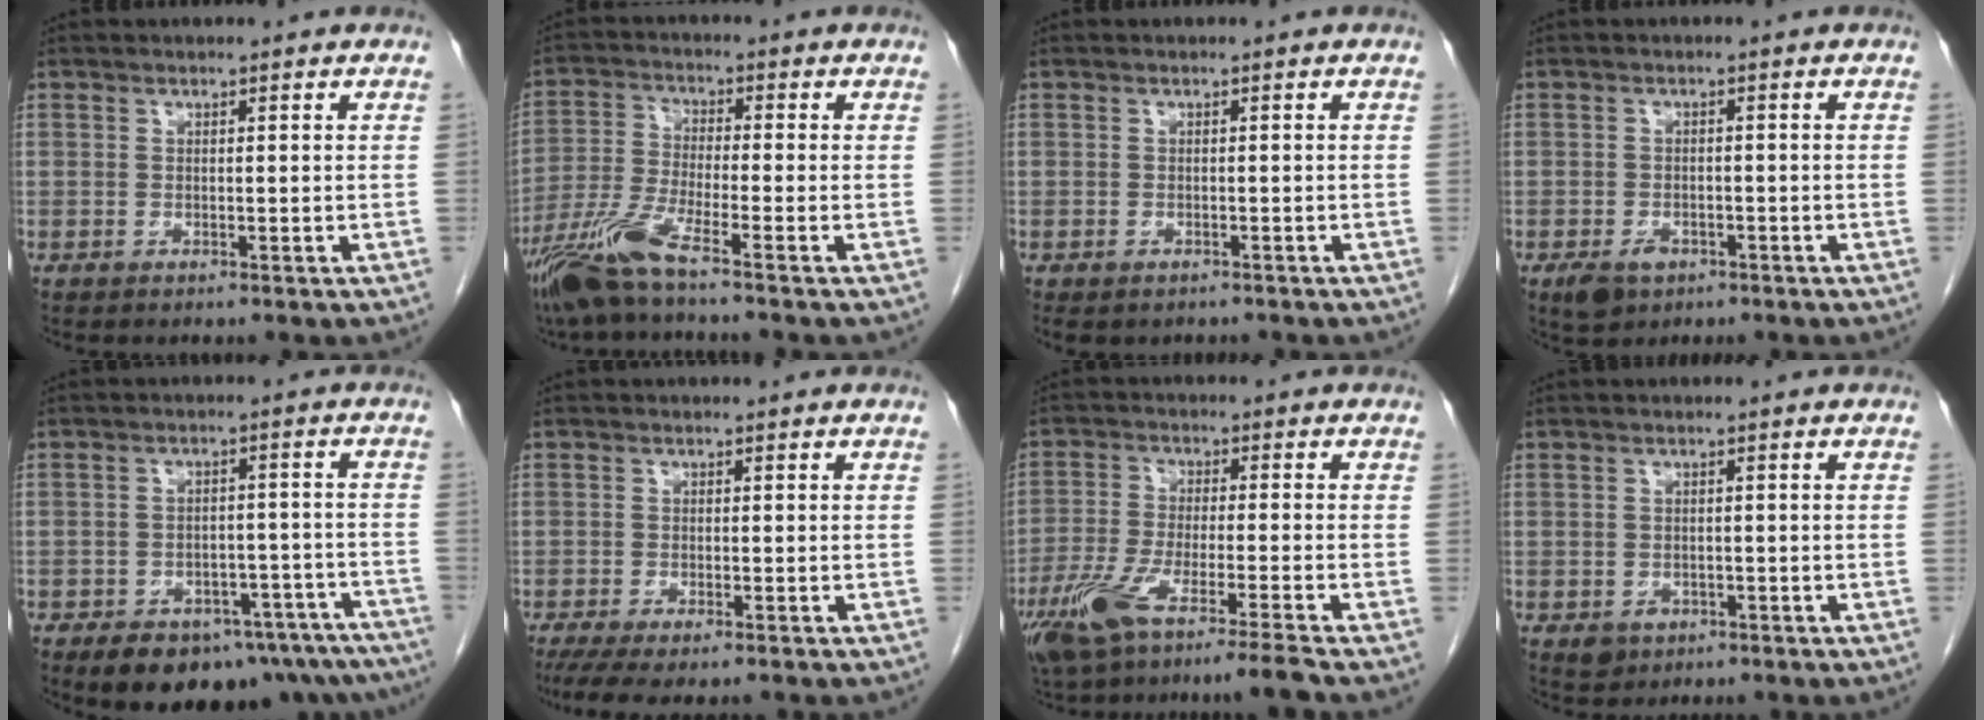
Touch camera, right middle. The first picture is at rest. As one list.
[{"total": 8.2, "force": [-5.9, -0.5, 5.6], "torque": [-0.124, -0.030, -0.121]}, {"total": 3.8, "force": [-3.0, 2.0, 1.0], "torque": [-0.010, 0.000, -0.037]}, {"total": 3.6, "force": [-2.1, 2.3, 1.9], "torque": [-0.034, -0.002, -0.025]}, {"total": 17.1, "force": [-13.4, 7.8, 7.2], "torque": [-0.058, 0.022, -0.156]}, {"total": 7.1, "force": [-5.5, 1.9, 4.1], "torque": [-0.060, -0.013, -0.087]}, {"total": 10.7, "force": [-7.5, -0.4, 7.6], "torque": [-0.142, -0.029, -0.133]}, {"total": 2.4, "force": [-1.1, 2.0, 0.7], "torque": [-0.011, 0.003, -0.007]}]